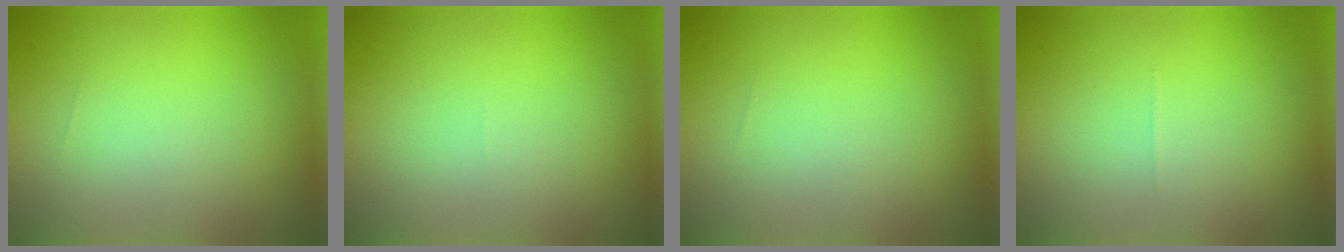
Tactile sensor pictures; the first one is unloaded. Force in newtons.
{"total": 0.0}
{"total": 0.0}
{"total": 0.0}